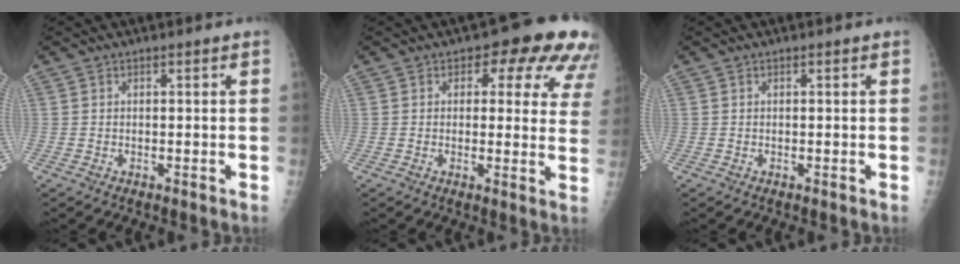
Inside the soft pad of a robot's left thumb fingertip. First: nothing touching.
{"total": 12.7, "force": [6.8, 6.6, 8.5], "torque": [-0.041, -0.024, 0.058]}
{"total": 0.0}